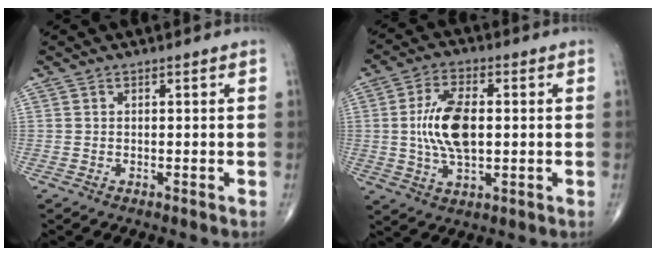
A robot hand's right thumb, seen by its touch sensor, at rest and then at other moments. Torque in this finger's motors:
{"motor_torque": [0.71, 0.81, 0.52, 0.20, 0.12]}